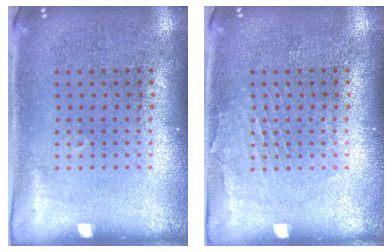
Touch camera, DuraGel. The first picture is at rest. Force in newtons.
{"total": 1.0, "press": 1.0, "slide": 0.1}